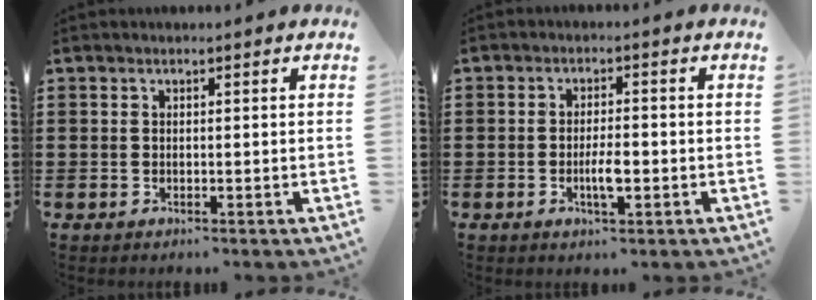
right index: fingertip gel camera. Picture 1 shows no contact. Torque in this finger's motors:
{"motor_torque": [0.05, 0.11, 0.31, 0.02]}